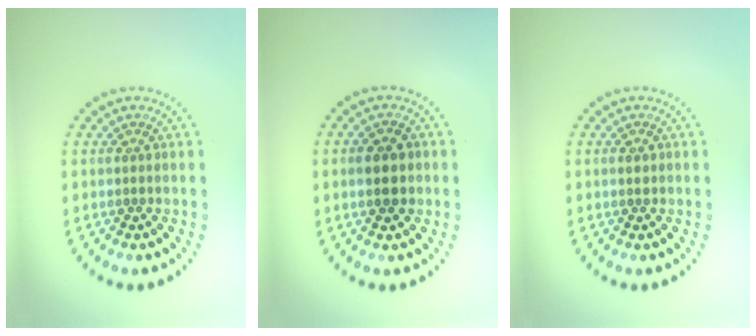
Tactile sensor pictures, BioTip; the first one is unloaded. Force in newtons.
{"total": 2.5, "press": 2.5, "slide": 0.2}
{"total": 0.9, "press": 0.9, "slide": 0.0}